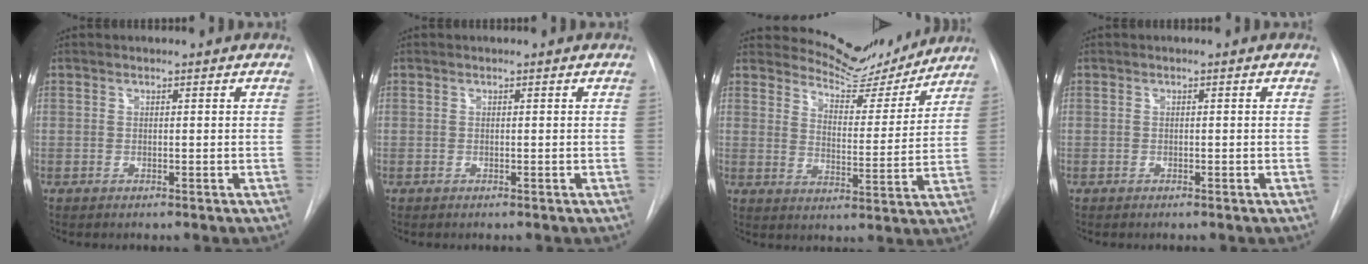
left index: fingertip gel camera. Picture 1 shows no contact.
{"total": 0.0}
{"total": 10.7, "force": [10.4, 2.2, 0.9], "torque": [-0.014, -0.028, 0.145]}
{"total": 0.0}